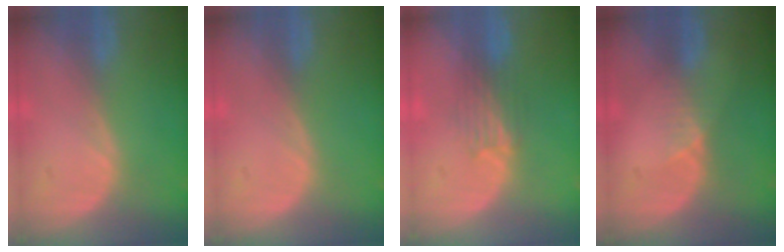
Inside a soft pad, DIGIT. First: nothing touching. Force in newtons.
{"total": 0.0}
{"total": 3.4, "press": 3.3, "slide": 0.5}
{"total": 2.3, "press": 1.8, "slide": 1.4}